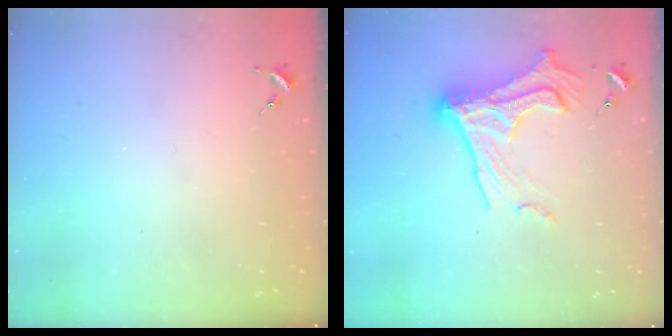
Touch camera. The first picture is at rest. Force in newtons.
{"total": 19.2, "press": 19.1, "slide": 2.0}